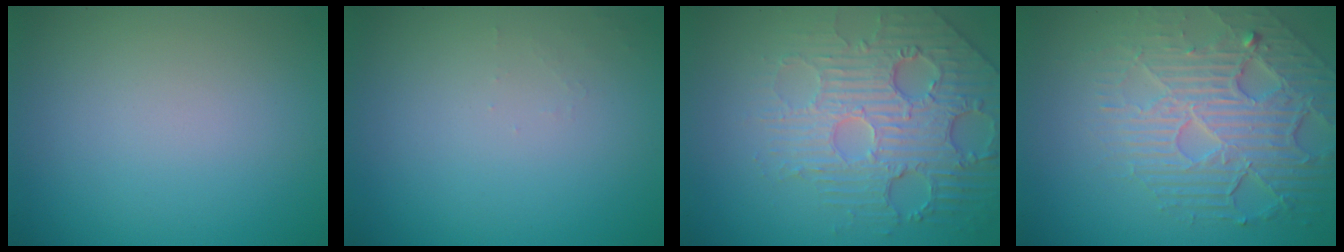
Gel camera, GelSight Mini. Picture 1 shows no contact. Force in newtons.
{"total": 0.7, "press": 0.7, "slide": 0.1}
{"total": 6.1, "press": 4.9, "slide": 3.7}
{"total": 7.0, "press": 5.1, "slide": 4.8}